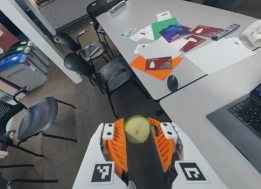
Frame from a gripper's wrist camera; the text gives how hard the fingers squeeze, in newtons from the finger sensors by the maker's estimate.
{"total": 11.7, "left": 11.6, "right": 11.8}